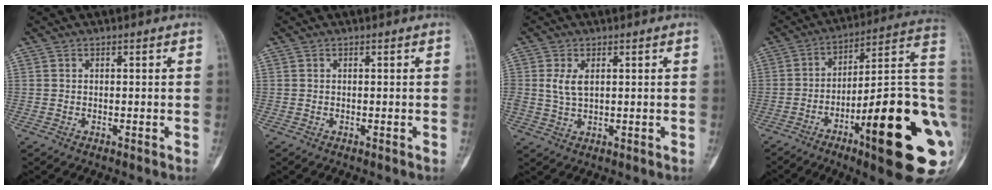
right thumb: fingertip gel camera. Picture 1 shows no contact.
{"total": 0.0}
{"total": 3.7, "force": [0.9, 1.9, 3.0], "torque": [-0.064, -0.001, 0.023]}
{"total": 27.9, "force": [-7.7, 6.5, 26.1], "torque": [-0.311, 0.018, -0.107]}